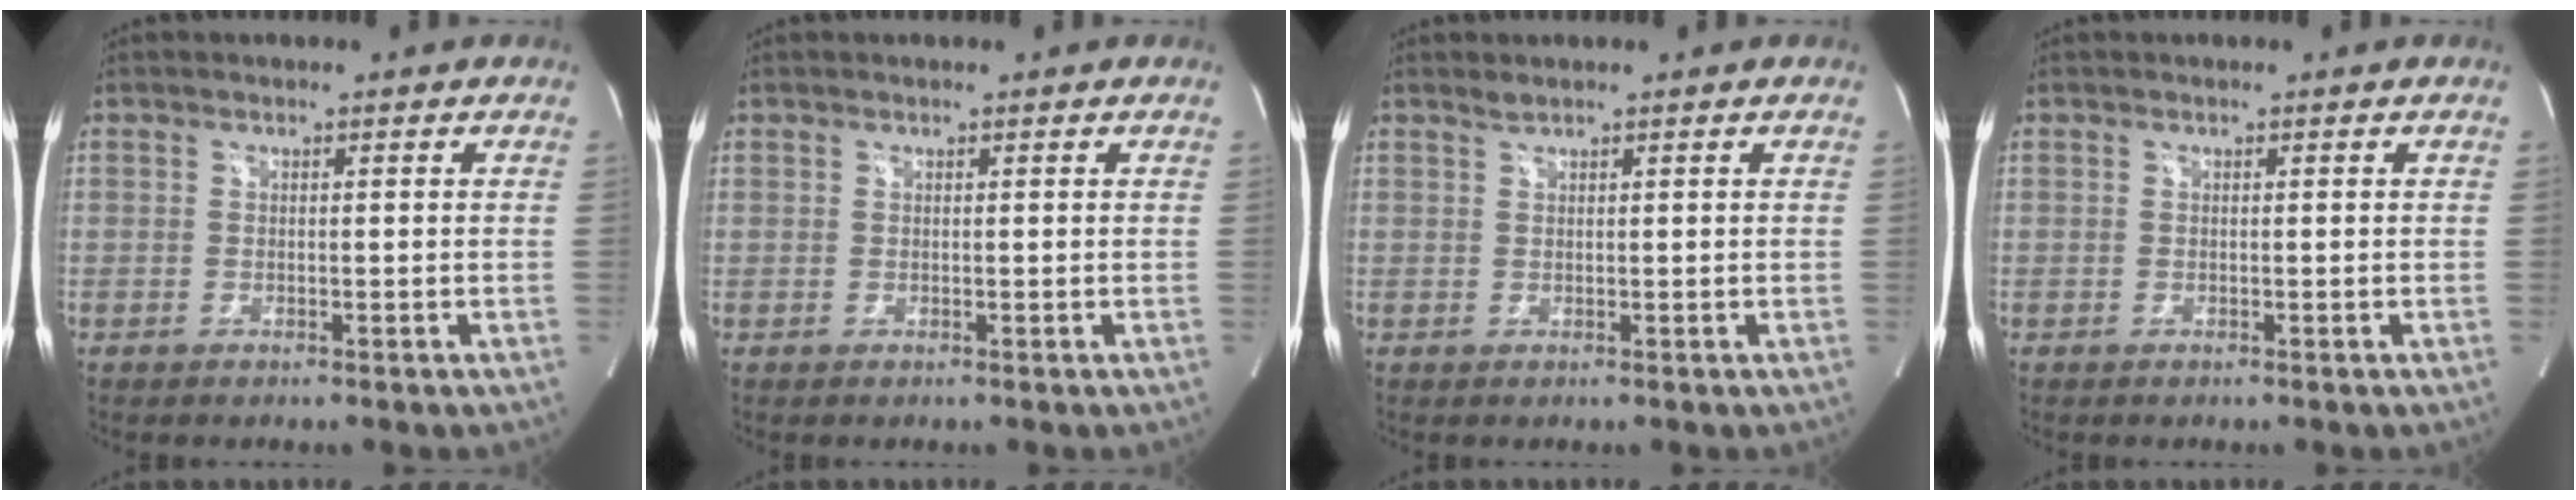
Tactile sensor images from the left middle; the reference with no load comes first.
{"total": 0.0}
{"total": 0.8, "force": [0.7, -0.1, 0.1], "torque": [-0.006, 0.002, 0.018]}
{"total": 0.0}